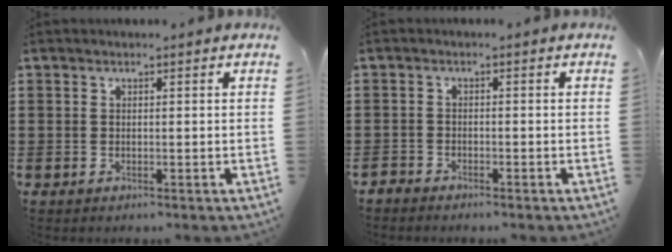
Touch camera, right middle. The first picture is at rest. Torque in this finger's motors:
{"motor_torque": [-0.46, 0.43, 0.01, -0.02]}